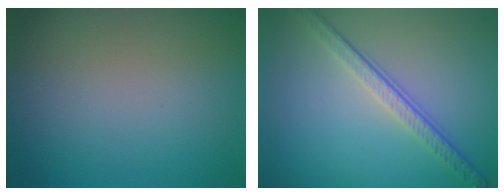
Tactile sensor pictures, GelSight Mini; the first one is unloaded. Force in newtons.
{"total": 4.0, "press": 2.8, "slide": 2.8}